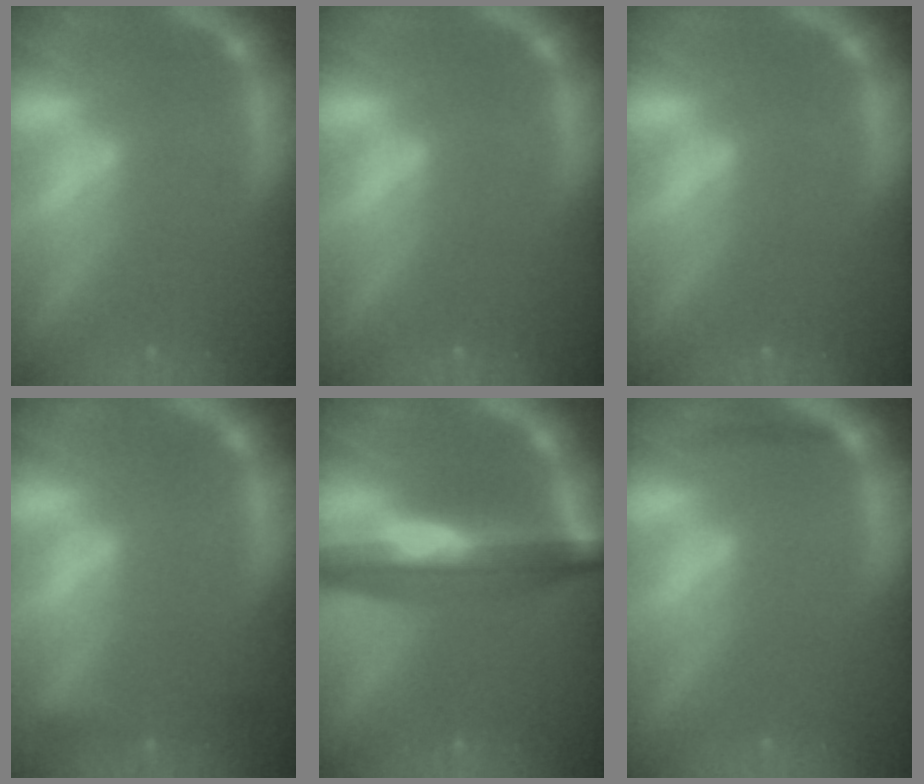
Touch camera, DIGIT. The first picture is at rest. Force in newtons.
{"total": 0.0}
{"total": 0.0}
{"total": 2.4}
{"total": 9.0}
{"total": 0.9}